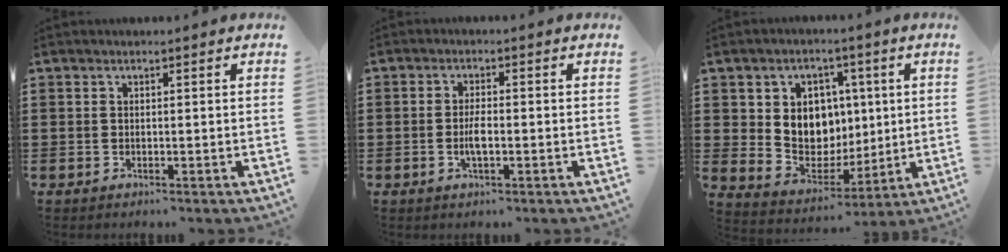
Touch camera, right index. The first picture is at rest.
{"total": 3.0, "force": [-0.7, 0.9, 2.8], "torque": [-0.065, -0.003, -0.018]}
{"total": 8.2, "force": [2.0, 7.4, 3.1], "torque": [-0.063, -0.006, 0.038]}